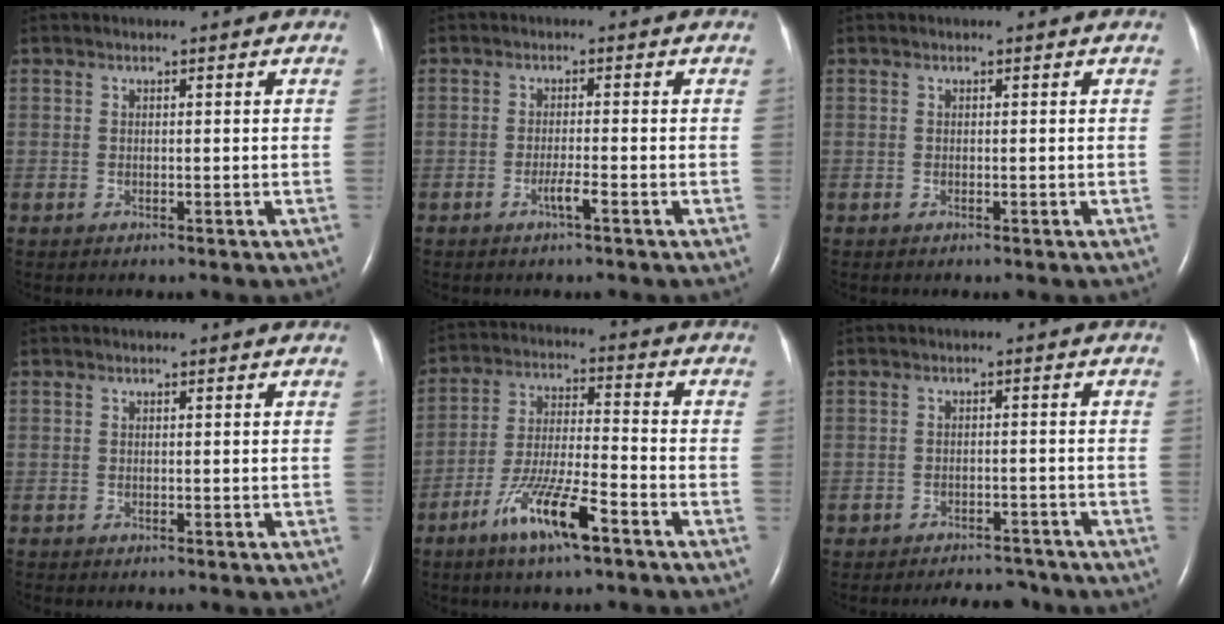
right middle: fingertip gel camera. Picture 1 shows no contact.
{"total": 2.1, "force": [-1.2, -0.2, 1.7], "torque": [-0.034, -0.005, -0.024]}
{"total": 0.0}
{"total": 0.0}
{"total": 10.9, "force": [-6.5, 1.3, 8.6], "torque": [-0.173, -0.014, -0.120]}
{"total": 6.4, "force": [-5.9, 2.0, 1.2], "torque": [-0.015, -0.002, -0.078]}